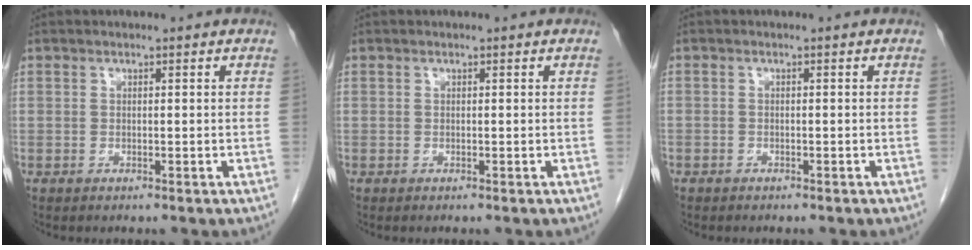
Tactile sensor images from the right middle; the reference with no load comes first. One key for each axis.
{"total": 0.0}
{"total": 0.7, "fx": -0.5, "fy": 0.4, "fz": 0.1, "tx": -0.005, "ty": 0.003, "tz": -0.010}